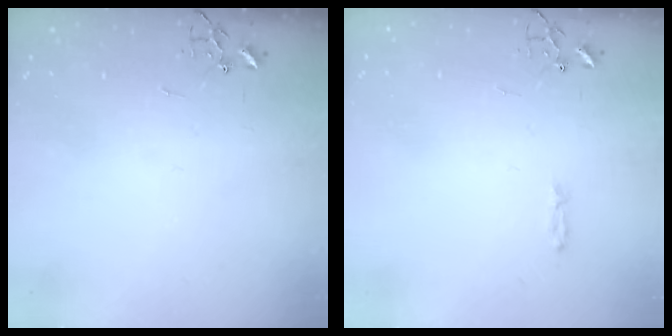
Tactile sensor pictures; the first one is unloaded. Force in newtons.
{"total": 3.6, "press": 3.6, "slide": 0.4}